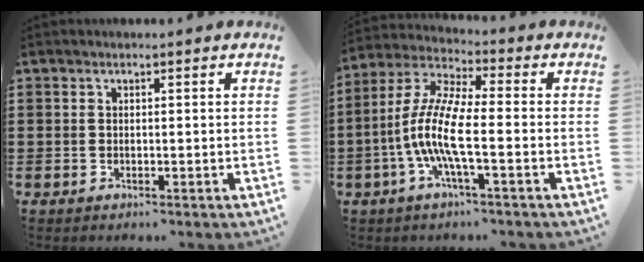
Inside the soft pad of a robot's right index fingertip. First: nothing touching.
{"total": 9.5, "force": [-2.9, 1.9, 8.9], "torque": [-0.216, -0.020, -0.067]}